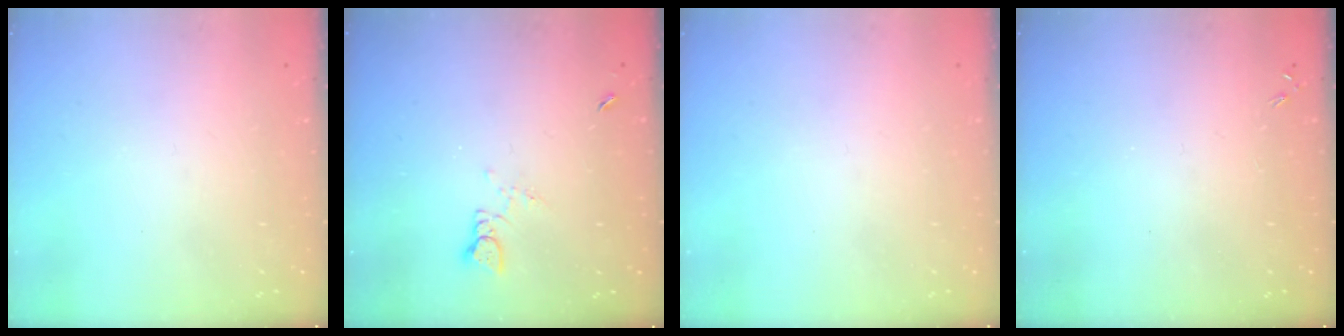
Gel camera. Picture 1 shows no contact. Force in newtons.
{"total": 1.0, "press": 1.0, "slide": 0.1}
{"total": 0.0}
{"total": 0.0}